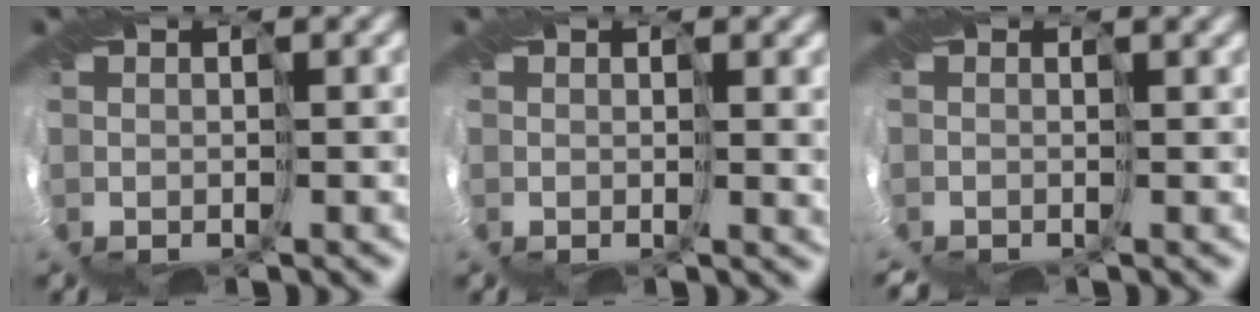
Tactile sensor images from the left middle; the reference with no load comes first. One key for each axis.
{"total": 2.2, "fx": 0.7, "fy": 0.8, "fz": 2.0, "tx": -0.031, "ty": 0.003, "tz": 0.015}
{"total": 2.0, "fx": -1.5, "fy": -1.1, "fz": -0.8, "tx": 0.008, "ty": -0.017, "tz": -0.008}